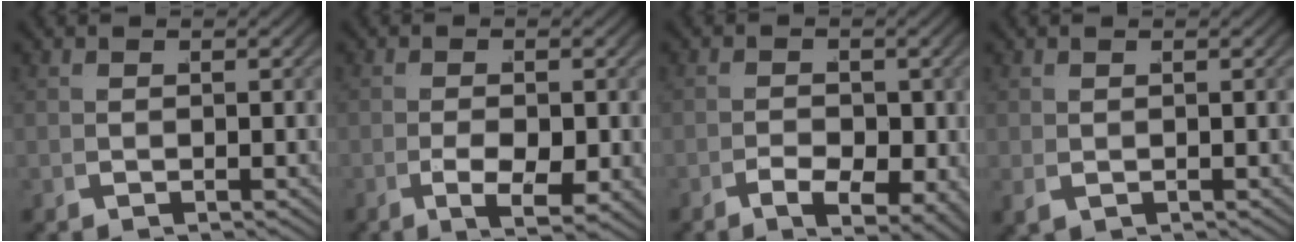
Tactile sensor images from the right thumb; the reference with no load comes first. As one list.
[{"total": 5.2, "force": [-1.2, 2.4, 4.4], "torque": [-0.080, -0.020, -0.011]}, {"total": 4.4, "force": [-1.3, 2.5, 3.4], "torque": [-0.049, -0.014, -0.017]}, {"total": 0.7, "force": [0.2, 0.5, 0.5], "torque": [-0.008, 0.000, 0.008]}]